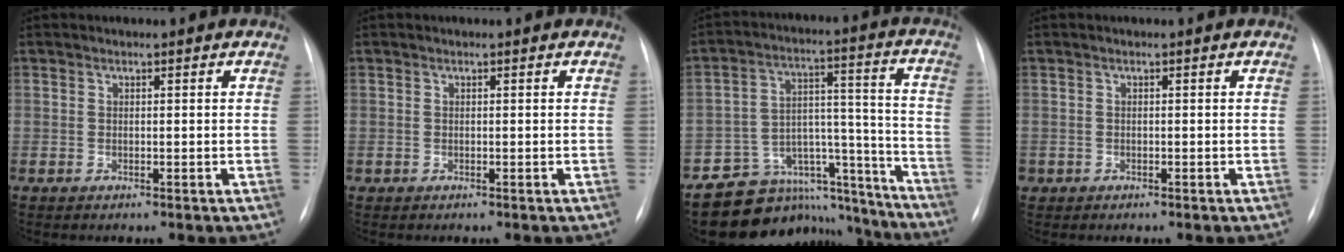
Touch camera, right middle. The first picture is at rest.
{"total": 0.0}
{"total": 14.9, "force": [-13.9, 5.4, 0.7], "torque": [0.016, 0.082, -0.207]}
{"total": 0.5, "force": [-0.2, 0.5, 0.0], "torque": [-0.003, 0.002, -0.003]}